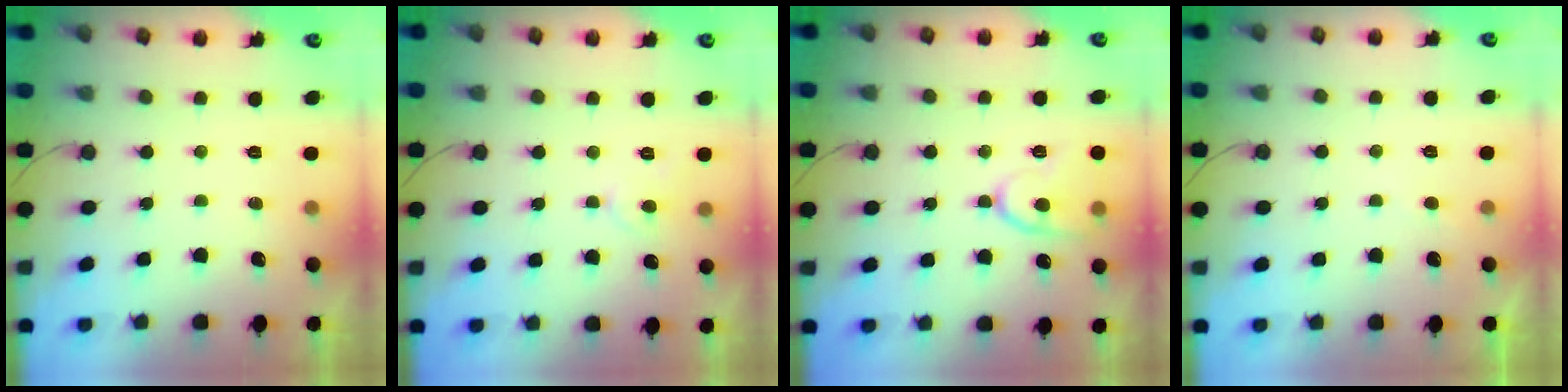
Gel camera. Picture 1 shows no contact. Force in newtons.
{"total": 3.8, "press": 3.7, "slide": 0.3}
{"total": 12.1, "press": 12.1, "slide": 1.2}
{"total": 2.0, "press": 2.0, "slide": 0.2}